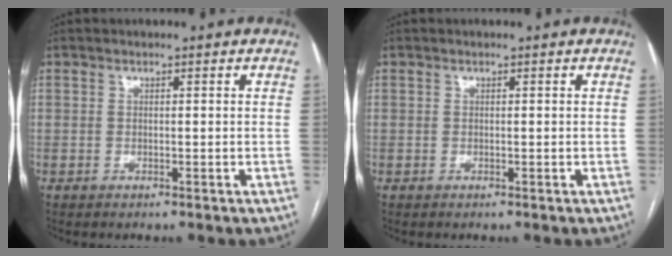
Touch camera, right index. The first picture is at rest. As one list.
[{"total": 0.0}]